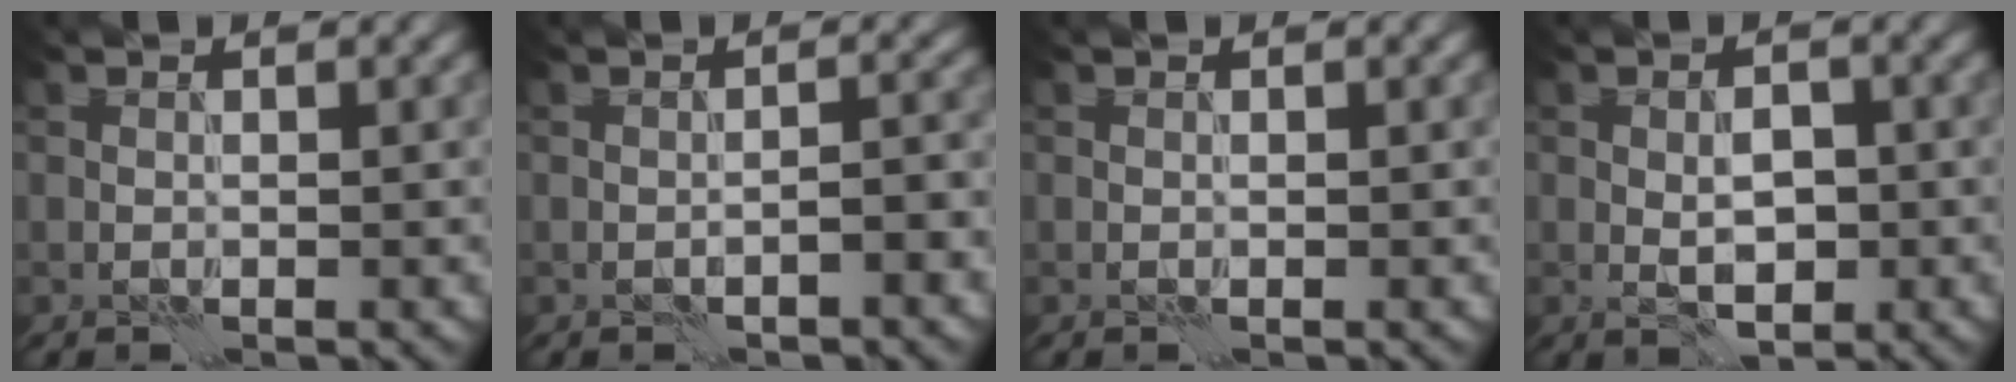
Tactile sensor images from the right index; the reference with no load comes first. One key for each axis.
{"total": 1.6, "fx": -0.9, "fy": 0.3, "fz": 1.3, "tx": -0.019, "ty": 0.008, "tz": -0.017}
{"total": 0.0}
{"total": 3.1, "fx": -0.5, "fy": 1.7, "fz": 2.5, "tx": -0.037, "ty": 0.001, "tz": -0.008}